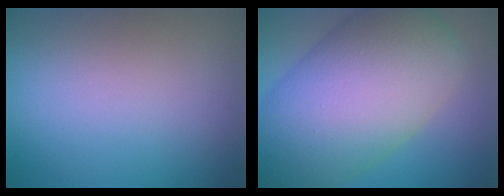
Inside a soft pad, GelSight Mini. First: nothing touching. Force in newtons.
{"total": 13.5, "press": 13.5, "slide": 0.7}